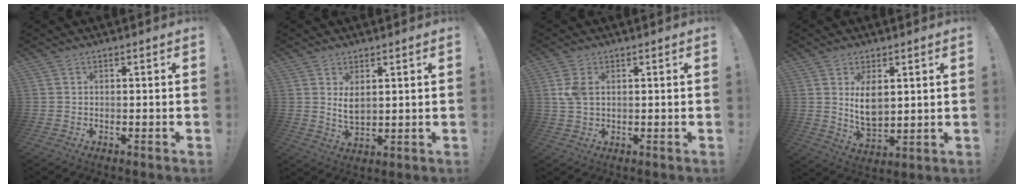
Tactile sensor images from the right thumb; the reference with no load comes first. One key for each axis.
{"total": 4.8, "fx": 1.9, "fy": 2.4, "fz": 3.7, "tx": -0.064, "ty": -0.013, "tz": 0.032}
{"total": 4.4, "fx": 1.3, "fy": 2.7, "fz": 3.2, "tx": -0.068, "ty": 0.002, "tz": 0.024}
{"total": 8.7, "fx": 3.0, "fy": 5.1, "fz": 6.4, "tx": -0.116, "ty": -0.022, "tz": 0.052}